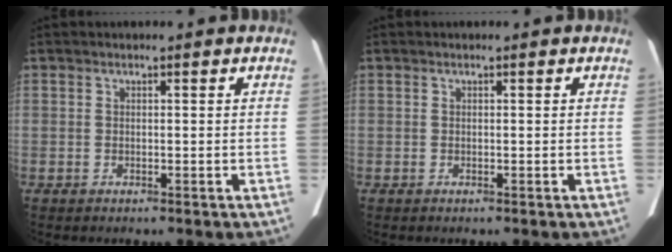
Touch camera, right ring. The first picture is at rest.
{"total": 0.0}